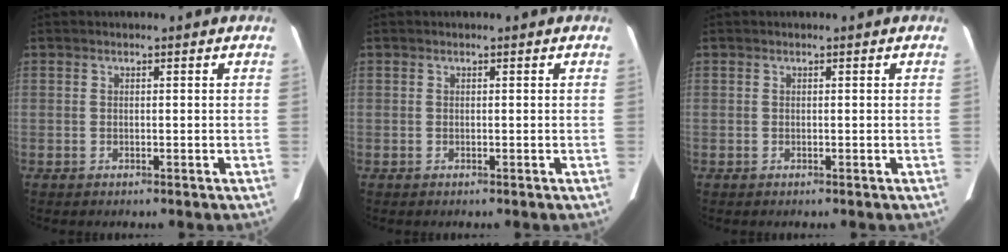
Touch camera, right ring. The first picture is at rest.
{"total": 0.0}
{"total": 0.0}